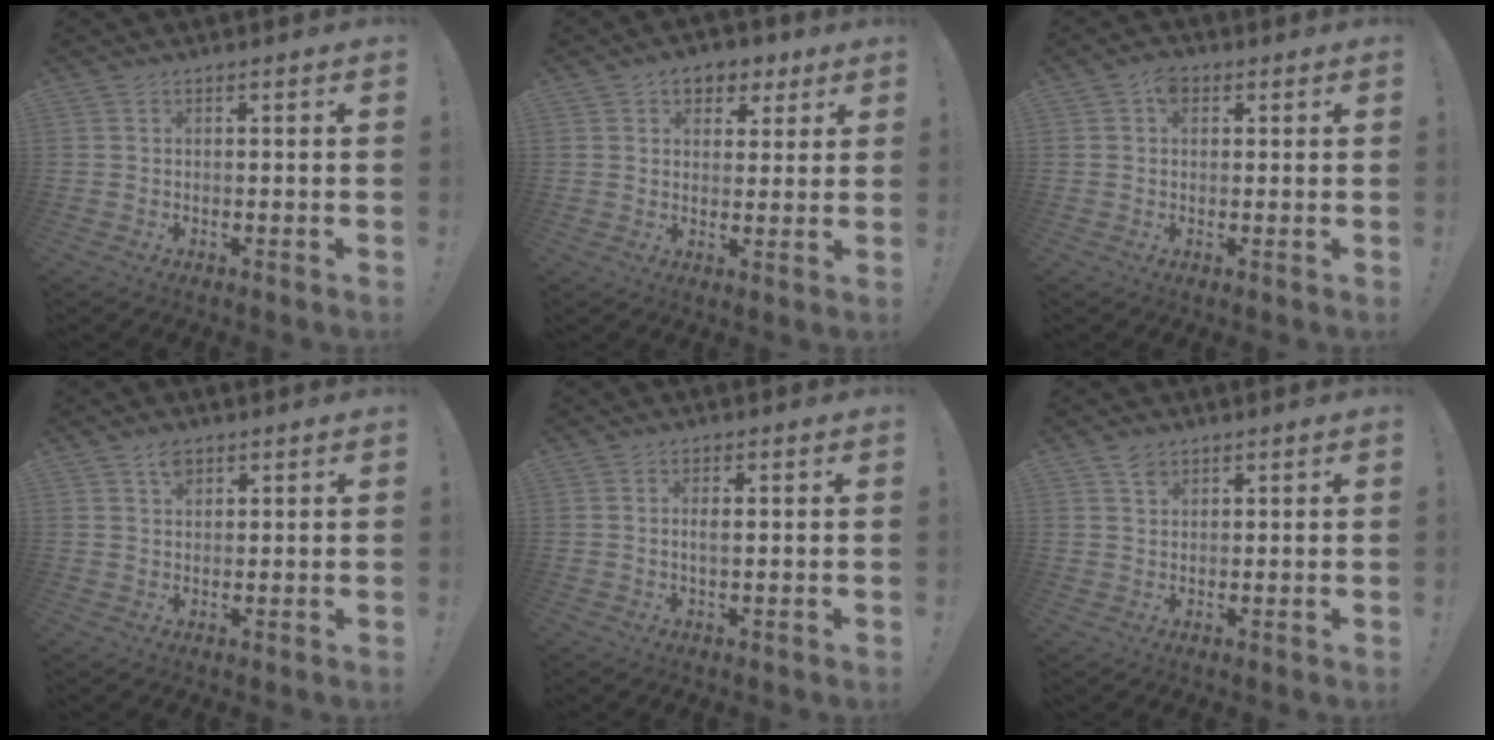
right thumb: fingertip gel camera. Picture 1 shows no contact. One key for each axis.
{"total": 6.8, "fx": 3.4, "fy": 5.1, "fz": 2.9, "tx": -0.026, "ty": -0.012, "tz": 0.062}
{"total": 4.7, "fx": 1.6, "fy": 3.4, "fz": 2.8, "tx": -0.045, "ty": 0.004, "tz": 0.030}
{"total": 3.2, "fx": 2.0, "fy": 2.0, "fz": 1.4, "tx": -0.017, "ty": -0.005, "tz": 0.034}
{"total": 2.1, "fx": 0.2, "fy": 0.5, "fz": 2.0, "tx": -0.029, "ty": -0.004, "tz": -0.001}
{"total": 2.7, "fx": 1.9, "fy": 1.8, "fz": 0.9, "tx": -0.011, "ty": -0.007, "tz": 0.034}